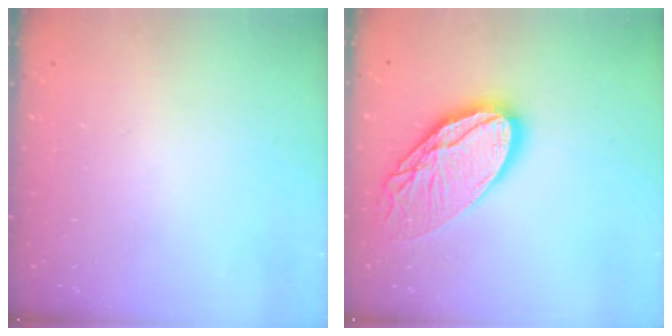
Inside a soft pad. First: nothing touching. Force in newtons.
{"total": 18.1, "press": 18.0, "slide": 1.5}